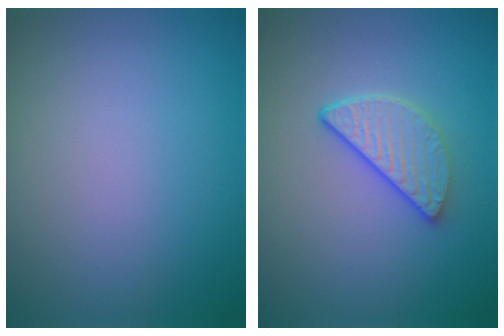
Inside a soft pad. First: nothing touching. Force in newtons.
{"total": 3.3, "press": 2.6, "slide": 2.0}